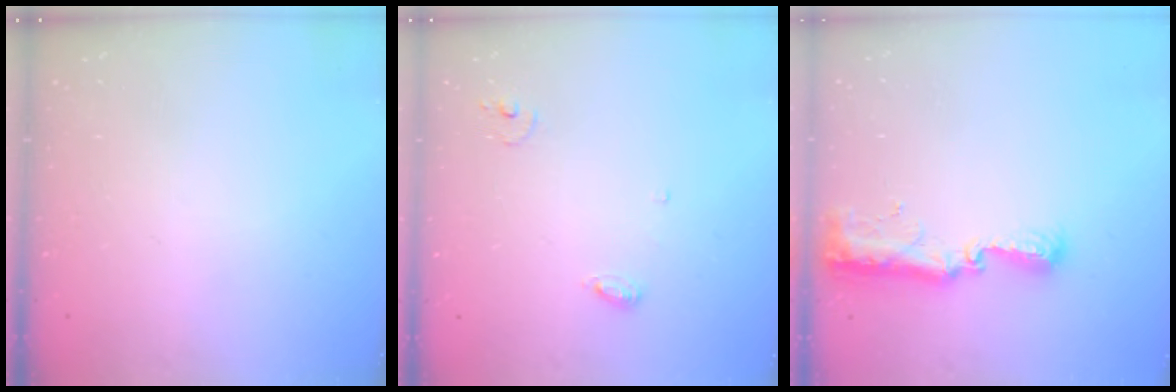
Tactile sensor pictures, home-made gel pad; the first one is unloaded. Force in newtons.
{"total": 4.7, "press": 4.7, "slide": 0.5}
{"total": 9.4, "press": 9.4, "slide": 0.8}